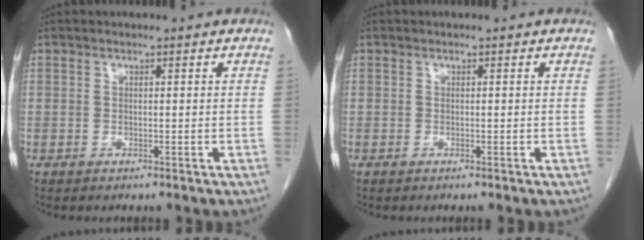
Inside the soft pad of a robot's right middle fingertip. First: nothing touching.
{"total": 0.0}